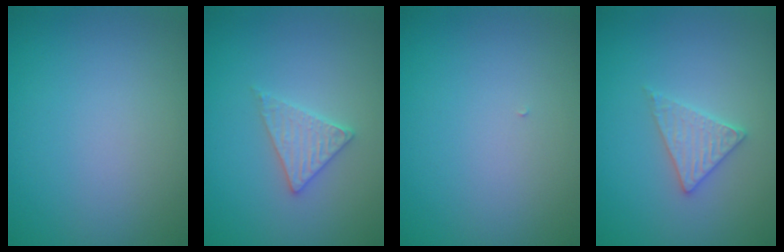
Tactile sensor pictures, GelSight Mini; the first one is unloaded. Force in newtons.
{"total": 2.4, "press": 2.4, "slide": 0.3}
{"total": 0.0}
{"total": 2.4, "press": 2.4, "slide": 0.3}